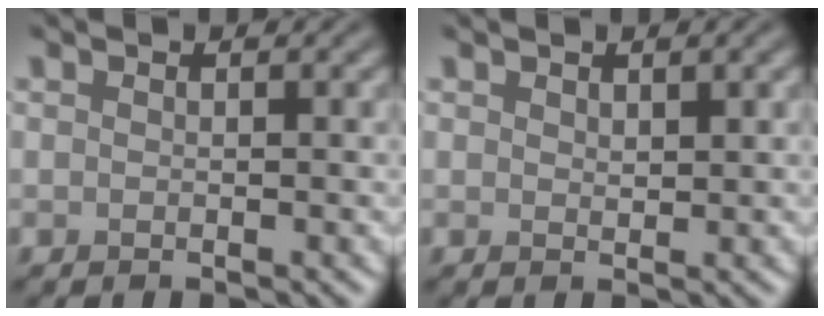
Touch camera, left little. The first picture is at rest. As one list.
[{"total": 1.0, "force": [0.7, 0.4, 0.6], "torque": [-0.011, -0.002, 0.014]}]